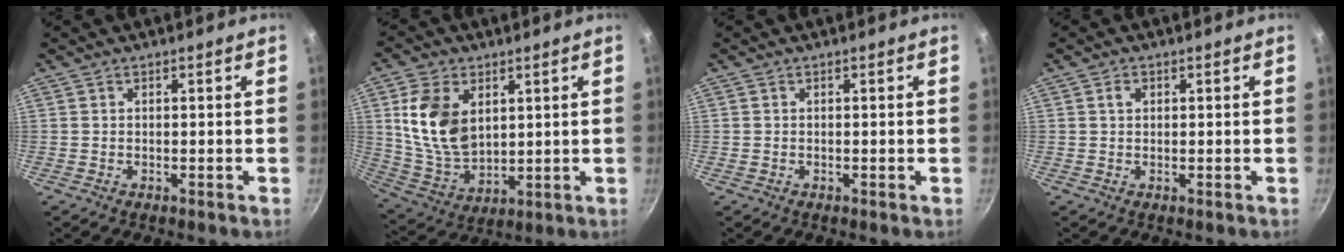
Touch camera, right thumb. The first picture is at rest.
{"total": 13.8, "force": [3.7, 9.1, 9.7], "torque": [-0.165, -0.025, 0.083]}
{"total": 0.0}
{"total": 1.5, "force": [0.5, 1.1, 0.9], "torque": [-0.011, 0.004, 0.006]}